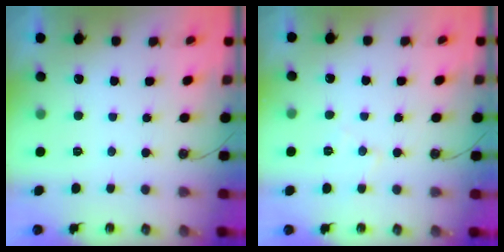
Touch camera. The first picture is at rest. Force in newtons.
{"total": 5.5, "press": 5.5, "slide": 0.8}